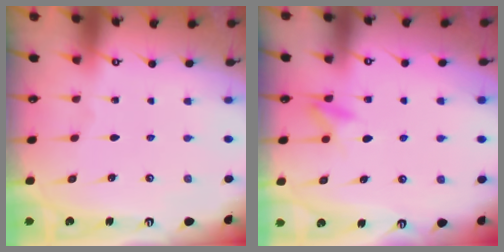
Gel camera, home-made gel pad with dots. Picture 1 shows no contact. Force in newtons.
{"total": 8.1, "press": 8.1, "slide": 1.0}